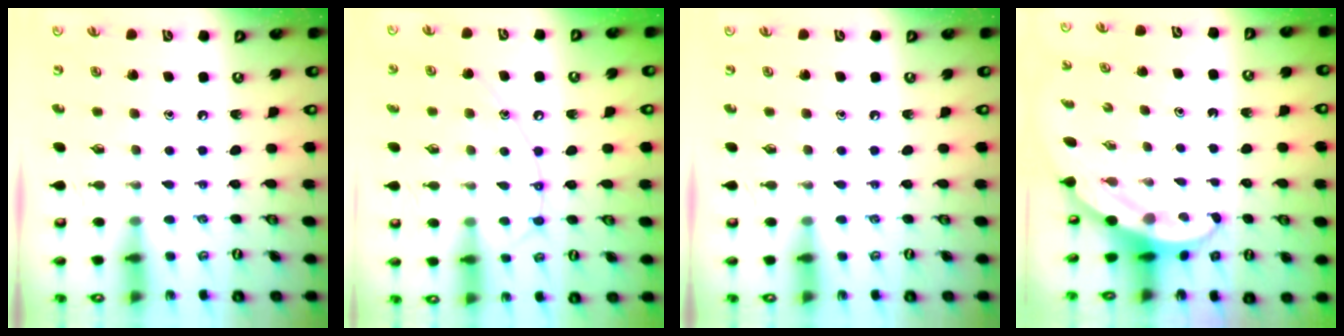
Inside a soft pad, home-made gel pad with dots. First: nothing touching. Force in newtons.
{"total": 10.7, "press": 10.7, "slide": 1.0}
{"total": 0.0}
{"total": 3.5, "press": 3.5, "slide": 0.3}